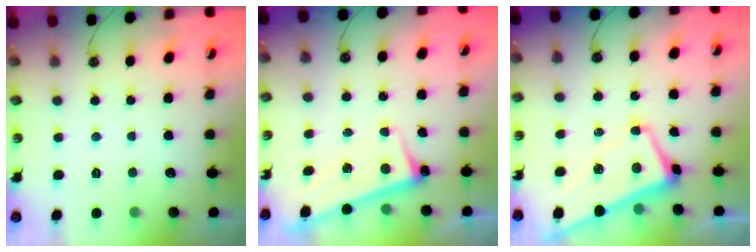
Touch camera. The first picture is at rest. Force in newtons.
{"total": 2.7, "press": 2.6, "slide": 0.6}
{"total": 1.0, "press": 0.5, "slide": 0.8}